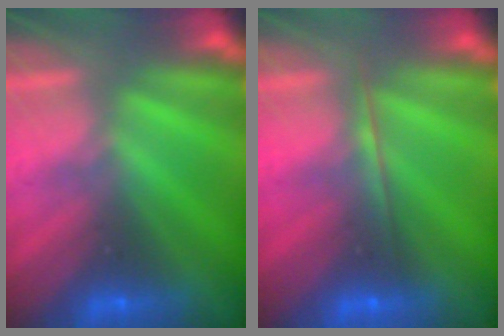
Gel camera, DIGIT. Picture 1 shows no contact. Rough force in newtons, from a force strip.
{"total": 1.7}